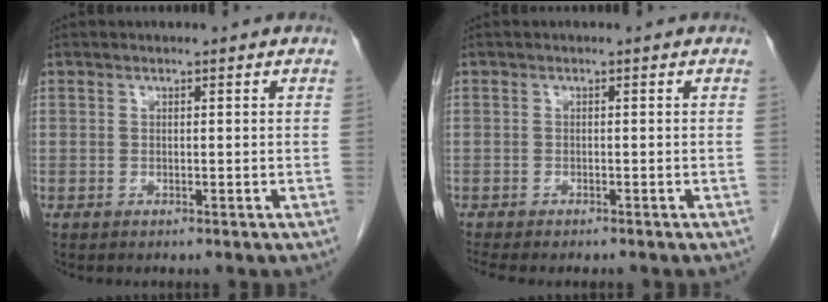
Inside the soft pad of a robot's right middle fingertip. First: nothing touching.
{"total": 4.9, "force": [-4.3, 1.1, 2.1], "torque": [-0.028, -0.009, -0.061]}